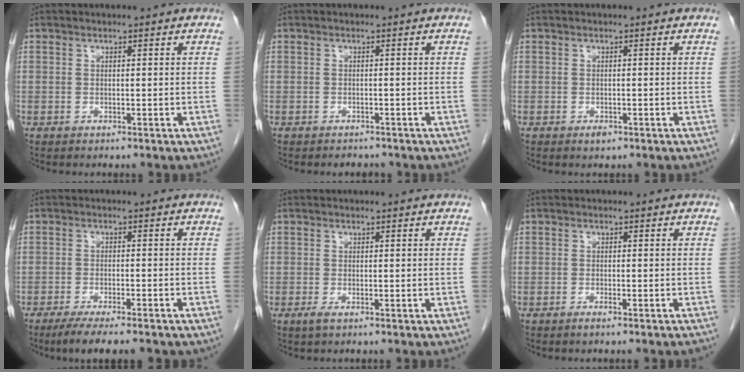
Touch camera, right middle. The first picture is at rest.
{"total": 1.7, "force": [-1.5, 0.7, 0.0], "torque": [-0.006, -0.002, -0.023]}
{"total": 1.0, "force": [-0.6, 0.4, 0.6], "torque": [-0.010, 0.000, -0.006]}
{"total": 9.1, "force": [-7.3, 1.5, 5.3], "torque": [-0.074, -0.015, -0.105]}
{"total": 1.0, "force": [-0.5, 0.2, 0.8], "torque": [-0.018, -0.003, -0.008]}
{"total": 2.1, "force": [-1.7, -0.2, 1.3], "torque": [-0.016, 0.000, -0.023]}